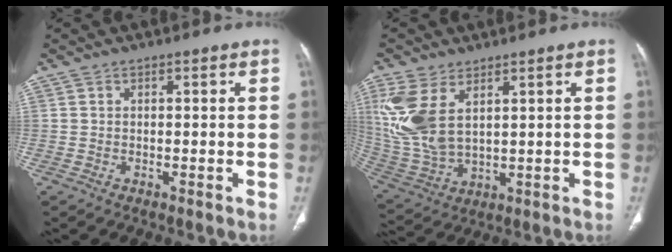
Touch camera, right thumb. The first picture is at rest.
{"total": 13.0, "force": [4.8, 7.0, 9.9], "torque": [-0.234, -0.012, 0.118]}